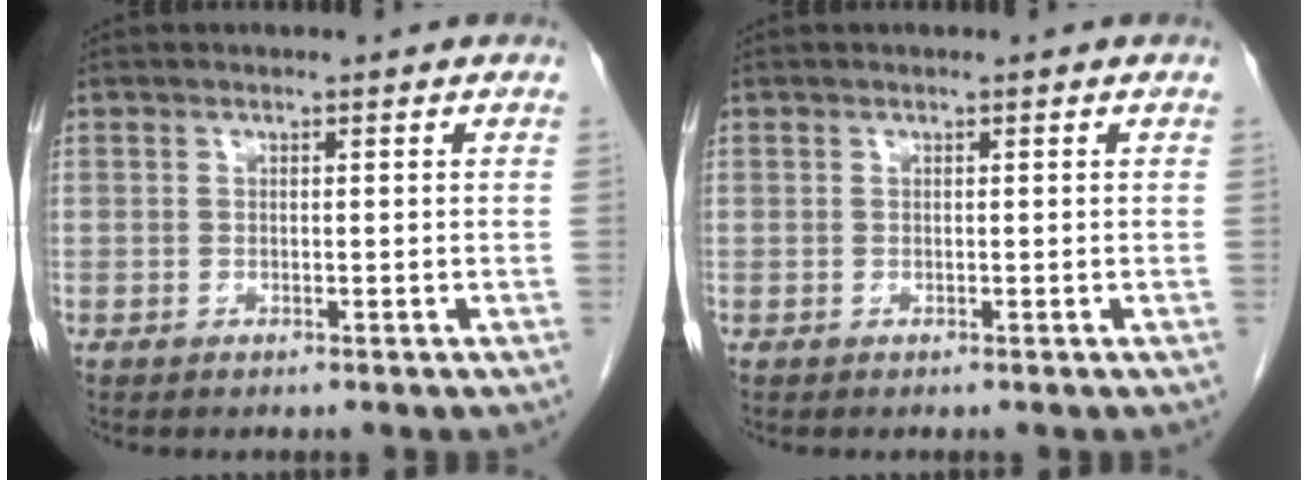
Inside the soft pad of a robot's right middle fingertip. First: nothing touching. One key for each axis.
{"total": 0.0}